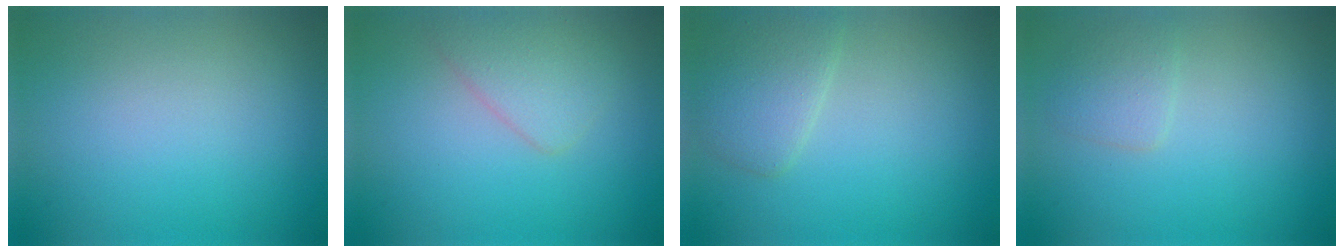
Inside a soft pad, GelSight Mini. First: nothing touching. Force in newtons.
{"total": 2.4, "press": 2.4, "slide": 0.1}
{"total": 2.7, "press": 2.7, "slide": 0.1}
{"total": 1.5, "press": 1.5, "slide": 0.1}